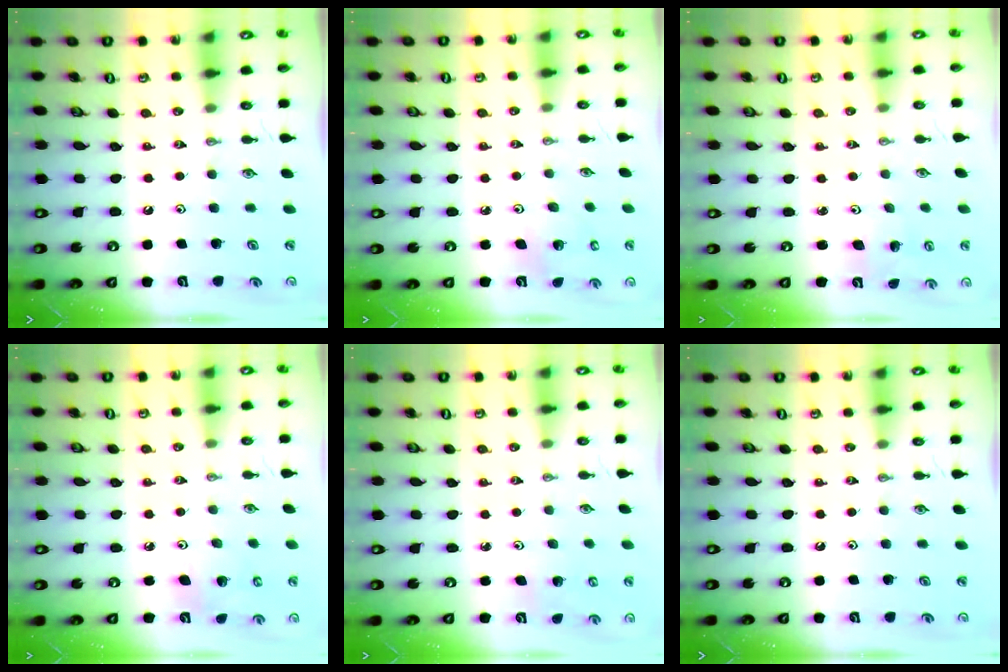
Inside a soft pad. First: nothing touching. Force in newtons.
{"total": 3.3, "press": 3.3, "slide": 0.1}
{"total": 2.4, "press": 2.4, "slide": 0.1}
{"total": 5.9, "press": 5.6, "slide": 1.6}
{"total": 2.3, "press": 2.3, "slide": 0.2}
{"total": 0.0}